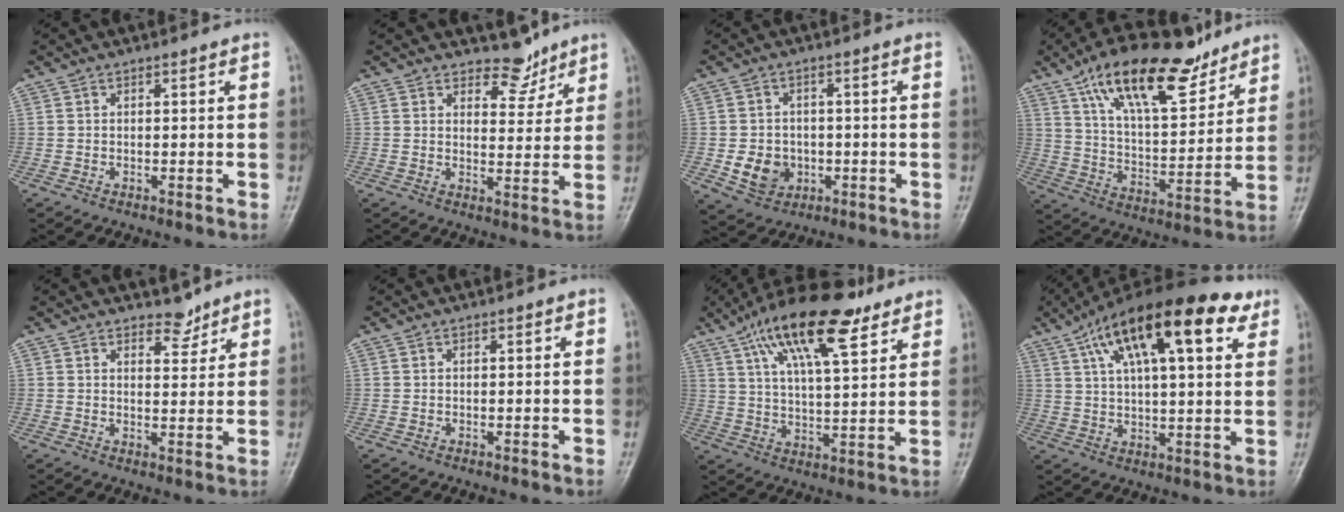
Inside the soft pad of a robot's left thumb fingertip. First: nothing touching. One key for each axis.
{"total": 5.0, "fx": 4.2, "fy": 2.5, "fz": 0.9, "tx": 0.017, "ty": -0.034, "tz": 0.067}
{"total": 6.8, "fx": -1.4, "fy": 5.8, "fz": 3.2, "tx": -0.031, "ty": 0.006, "tz": -0.017}
{"total": 19.8, "fx": 13.1, "fy": 7.6, "fz": 12.8, "tx": -0.181, "ty": -0.053, "tz": 0.230}
{"total": 3.3, "fx": 2.8, "fy": 1.6, "fz": 0.8, "tx": 0.006, "ty": -0.022, "tz": 0.043}
{"total": 0.0}
{"total": 18.4, "fx": 10.4, "fy": 6.4, "fz": 13.7, "tx": -0.217, "ty": -0.021, "tz": 0.178}
{"total": 21.5, "fx": 11.0, "fy": 7.7, "fz": 16.8, "tx": -0.258, "ty": -0.002, "tz": 0.173}